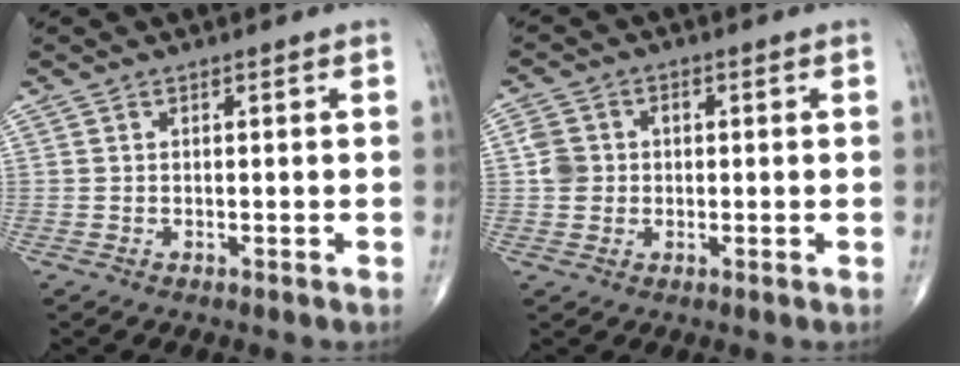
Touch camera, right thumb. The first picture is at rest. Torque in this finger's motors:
{"motor_torque": [-0.14, 0.00, 0.56, 0.11, 0.01]}